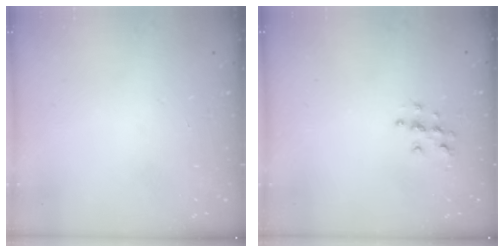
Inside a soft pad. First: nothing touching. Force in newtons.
{"total": 5.6, "press": 5.6, "slide": 0.2}